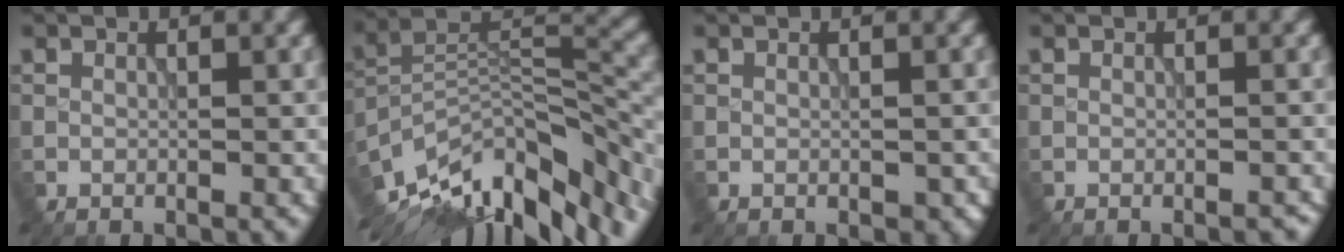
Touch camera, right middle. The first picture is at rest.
{"total": 13.7, "force": [-9.6, 5.0, 8.4], "torque": [-0.169, 0.008, -0.159]}
{"total": 1.4, "force": [-0.5, 0.9, 1.0], "torque": [-0.017, -0.011, -0.002]}
{"total": 0.9, "force": [-0.7, 0.3, 0.6], "torque": [-0.007, -0.001, -0.008]}